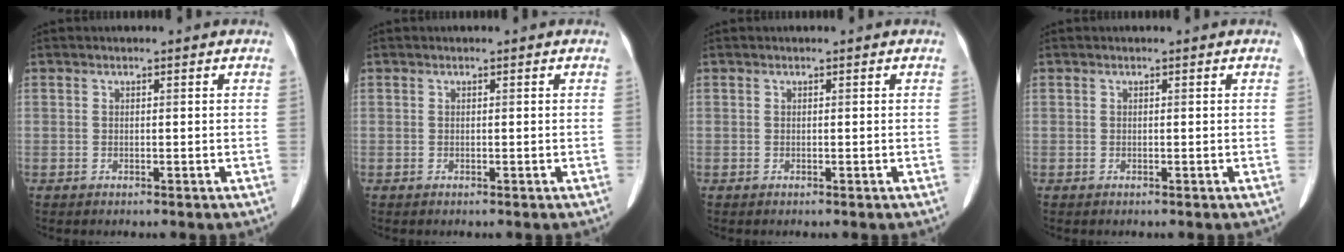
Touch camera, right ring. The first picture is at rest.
{"total": 0.0}
{"total": 0.0}
{"total": 0.0}